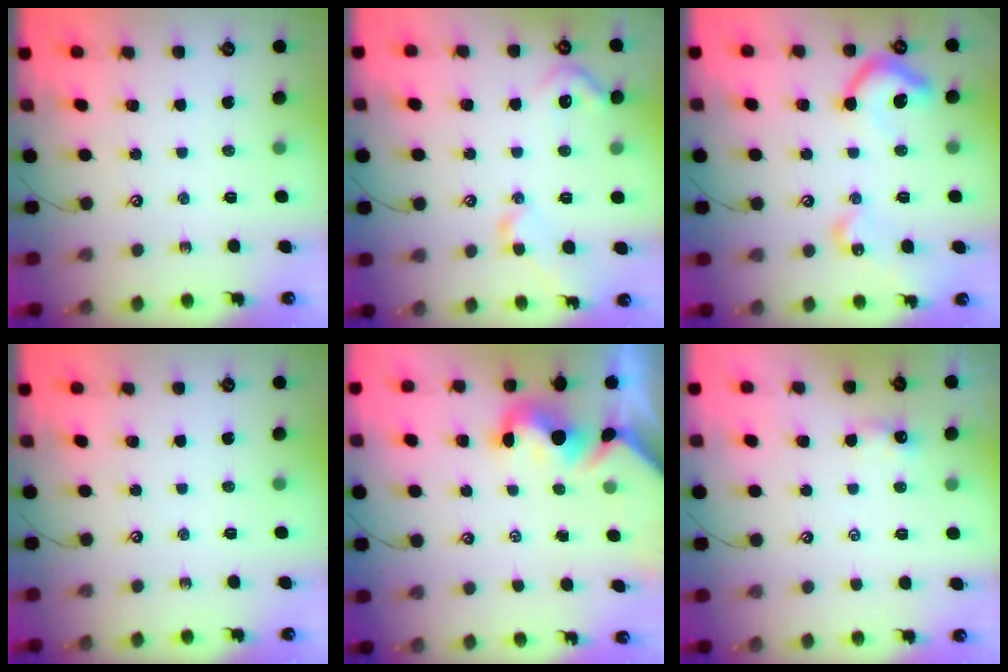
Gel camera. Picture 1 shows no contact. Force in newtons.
{"total": 4.2, "press": 4.1, "slide": 0.4}
{"total": 11.6, "press": 11.6, "slide": 1.2}
{"total": 0.0}
{"total": 1.4, "press": 1.2, "slide": 0.7}
{"total": 0.8, "press": 0.6, "slide": 0.5}